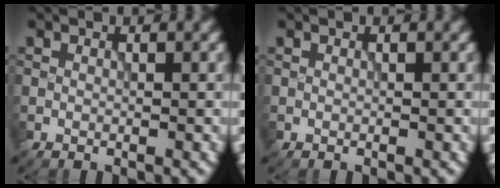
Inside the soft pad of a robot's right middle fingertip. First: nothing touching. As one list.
[{"total": 0.0}]